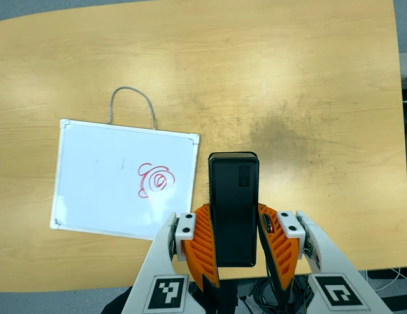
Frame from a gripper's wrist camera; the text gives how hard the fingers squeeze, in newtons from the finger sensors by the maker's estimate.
{"total": 4.9, "left": 3.6, "right": 6.2}